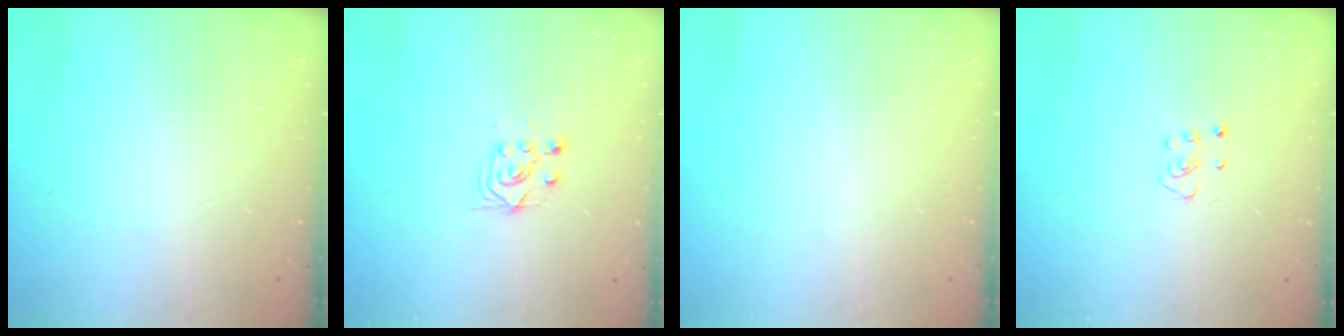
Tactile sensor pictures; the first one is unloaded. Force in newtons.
{"total": 4.9, "press": 4.8, "slide": 1.0}
{"total": 0.0}
{"total": 3.4, "press": 3.4, "slide": 0.3}